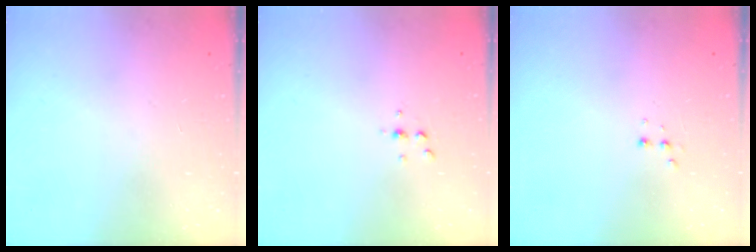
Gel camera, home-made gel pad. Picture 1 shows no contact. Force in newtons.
{"total": 2.5, "press": 2.4, "slide": 0.2}
{"total": 2.9, "press": 2.7, "slide": 1.0}